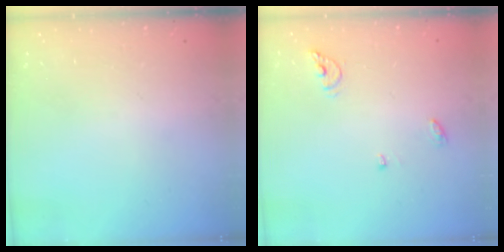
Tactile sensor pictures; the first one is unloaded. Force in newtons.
{"total": 5.7, "press": 5.7, "slide": 0.5}